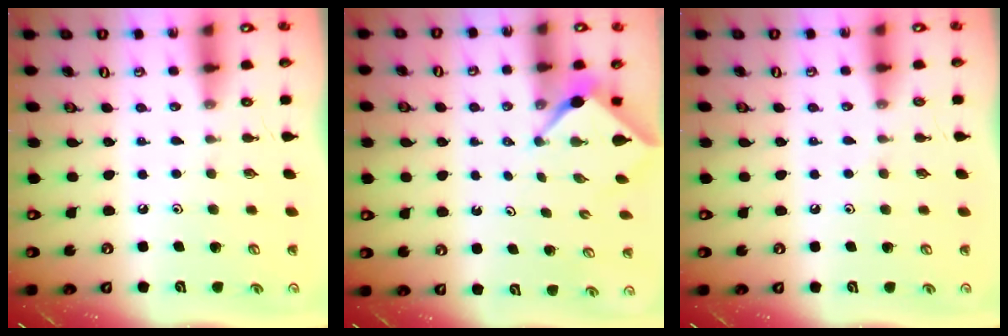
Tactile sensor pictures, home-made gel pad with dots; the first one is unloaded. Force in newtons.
{"total": 2.5, "press": 2.5, "slide": 0.3}
{"total": 3.9, "press": 3.9, "slide": 0.5}